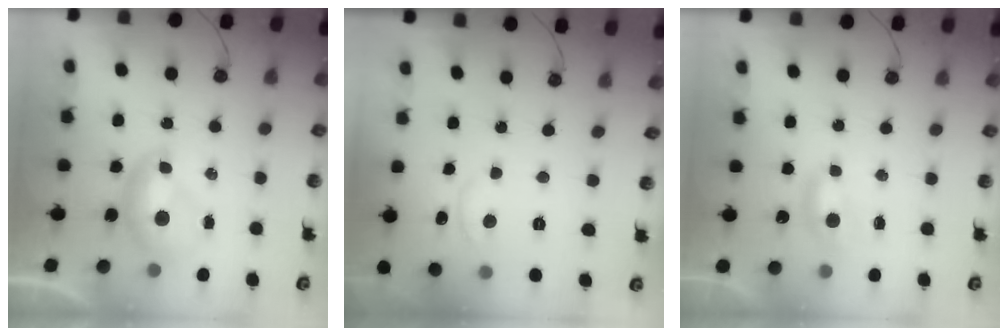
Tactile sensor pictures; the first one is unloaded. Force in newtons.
{"total": 1.4, "press": 1.4, "slide": 0.5}
{"total": 2.4, "press": 2.4, "slide": 0.4}